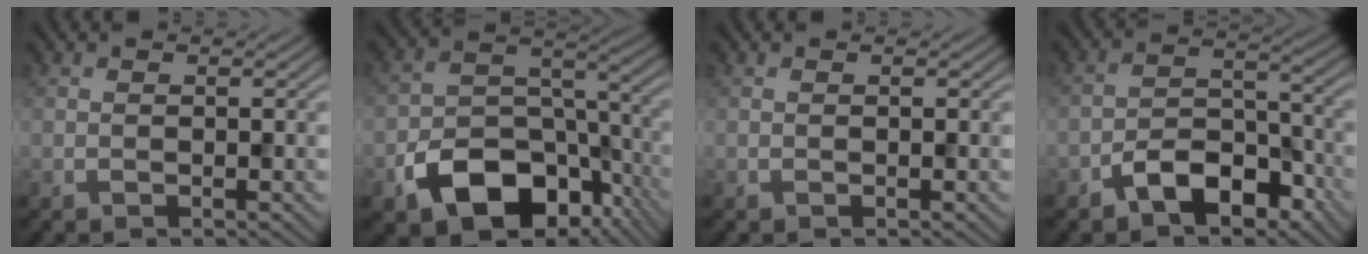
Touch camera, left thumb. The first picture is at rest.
{"total": 13.0, "force": [-7.0, 8.1, 7.3], "torque": [-0.135, -0.026, -0.126]}
{"total": 0.0}
{"total": 6.9, "force": [-4.5, 3.6, 3.9], "torque": [-0.060, 0.009, -0.090]}